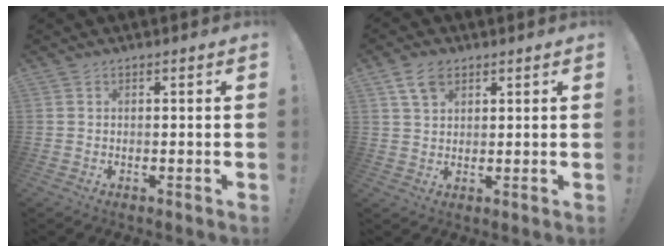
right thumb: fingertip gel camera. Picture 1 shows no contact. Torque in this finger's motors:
{"motor_torque": [0.48, 0.55, 0.12, -0.11, -0.01]}